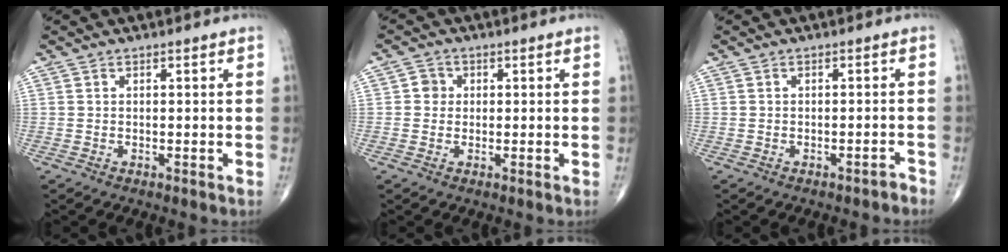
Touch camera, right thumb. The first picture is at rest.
{"total": 2.4, "force": [0.2, 2.2, 0.7], "torque": [0.003, 0.005, -0.002]}
{"total": 1.2, "force": [-1.1, 0.3, 0.4], "torque": [-0.006, 0.014, -0.013]}